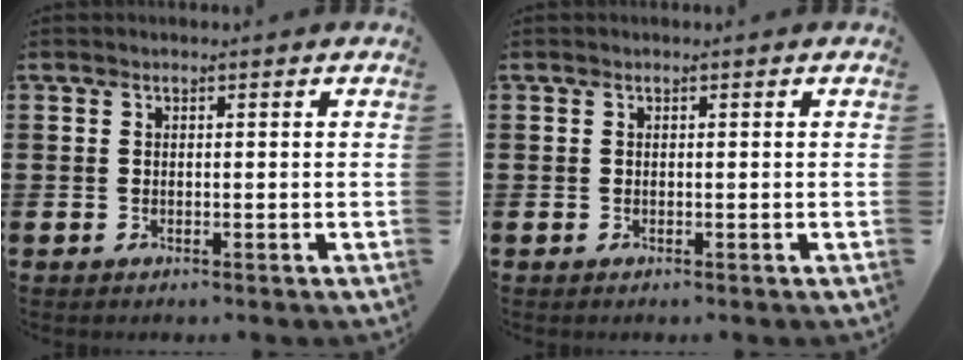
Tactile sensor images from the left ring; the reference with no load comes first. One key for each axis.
{"total": 0.0}